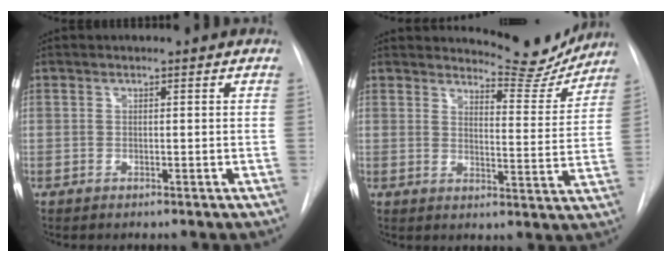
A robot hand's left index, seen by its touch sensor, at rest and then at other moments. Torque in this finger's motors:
{"motor_torque": [-0.82, -0.33, -0.22, -0.01]}